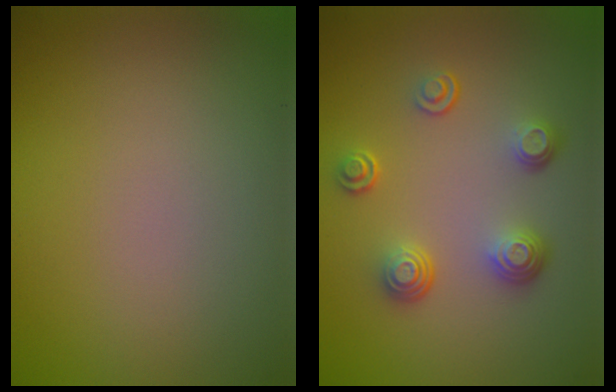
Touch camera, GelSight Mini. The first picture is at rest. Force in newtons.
{"total": 3.8, "press": 2.8, "slide": 2.6}